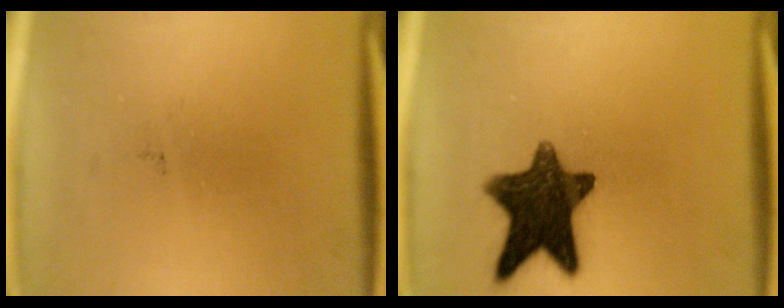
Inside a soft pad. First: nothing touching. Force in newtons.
{"total": 12.9}